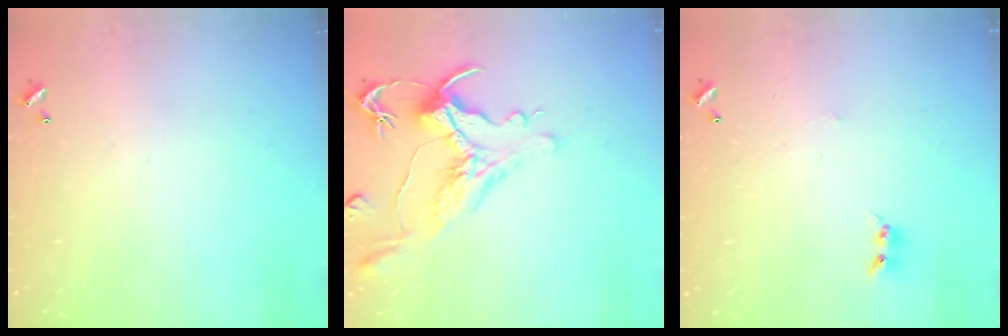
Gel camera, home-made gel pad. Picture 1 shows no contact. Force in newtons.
{"total": 1.5, "press": 0.4, "slide": 1.5}
{"total": 2.5, "press": 2.5, "slide": 0.4}